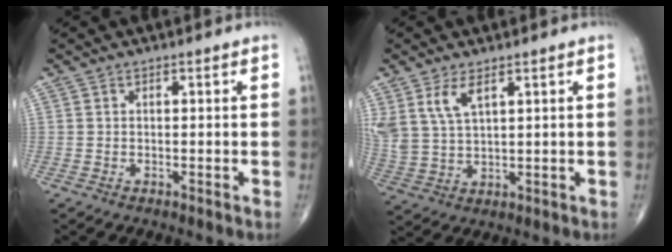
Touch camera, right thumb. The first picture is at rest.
{"total": 6.8, "force": [3.6, 3.0, 4.9], "torque": [-0.106, -0.011, 0.084]}